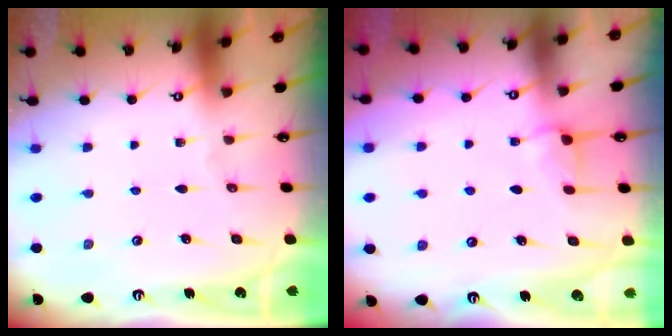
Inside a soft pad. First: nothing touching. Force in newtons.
{"total": 1.7, "press": 1.6, "slide": 0.8}